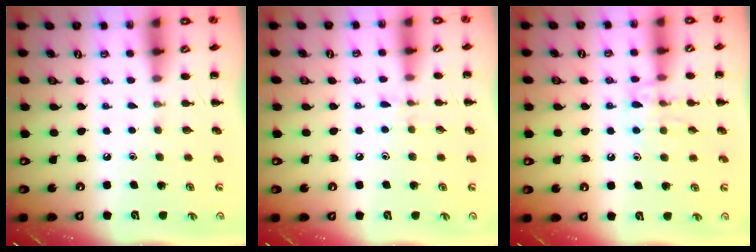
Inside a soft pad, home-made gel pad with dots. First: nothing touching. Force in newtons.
{"total": 6.0, "press": 5.8, "slide": 1.8}
{"total": 9.9, "press": 9.8, "slide": 1.1}